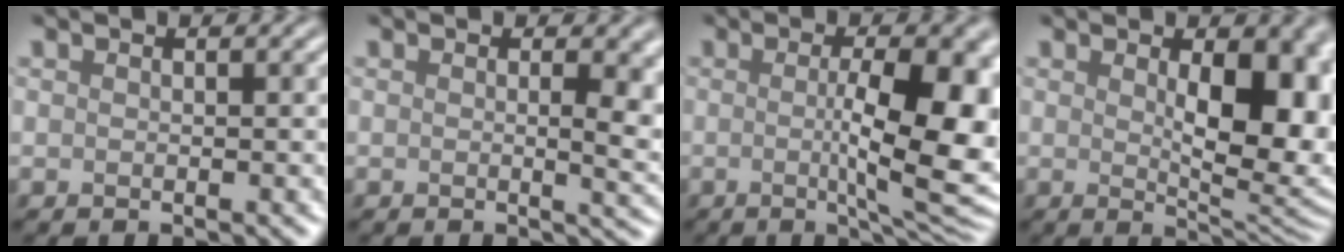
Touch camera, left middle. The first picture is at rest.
{"total": 4.2, "force": [0.4, 1.4, 4.0], "torque": [-0.041, -0.005, 0.008]}
{"total": 9.9, "force": [0.0, 2.5, 9.5], "torque": [-0.131, -0.011, 0.004]}
{"total": 8.6, "force": [1.0, 3.9, 7.6], "torque": [-0.098, -0.009, 0.026]}